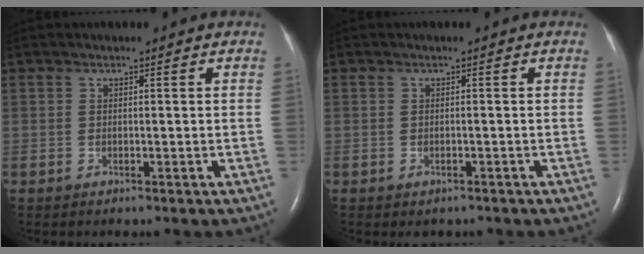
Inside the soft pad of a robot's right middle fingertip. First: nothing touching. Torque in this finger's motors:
{"motor_torque": [-0.02, -0.03, 0.00, 0.00]}